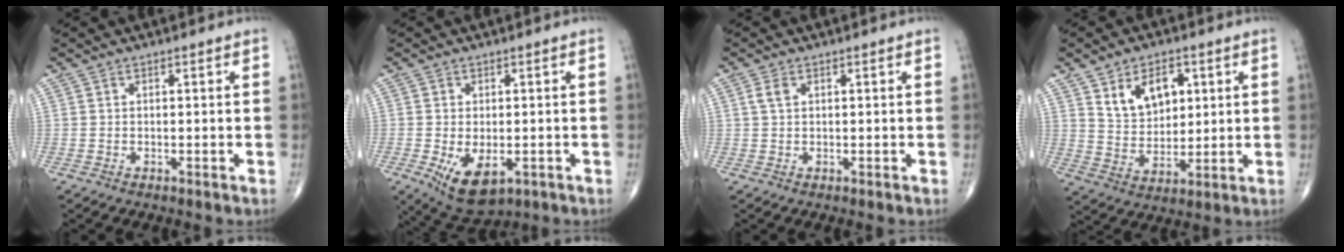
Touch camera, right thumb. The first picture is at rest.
{"total": 8.3, "force": [-2.5, 4.6, 6.4], "torque": [-0.101, -0.011, -0.027]}
{"total": 1.8, "force": [0.7, 1.1, 1.3], "torque": [-0.031, 0.006, 0.015]}
{"total": 10.2, "force": [4.1, 6.7, 6.5], "torque": [-0.080, -0.022, 0.080]}